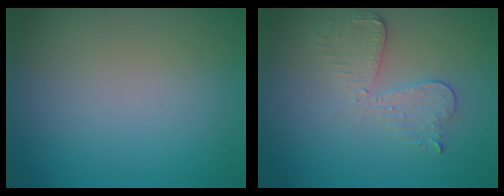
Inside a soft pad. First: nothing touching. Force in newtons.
{"total": 3.0, "press": 2.7, "slide": 1.2}